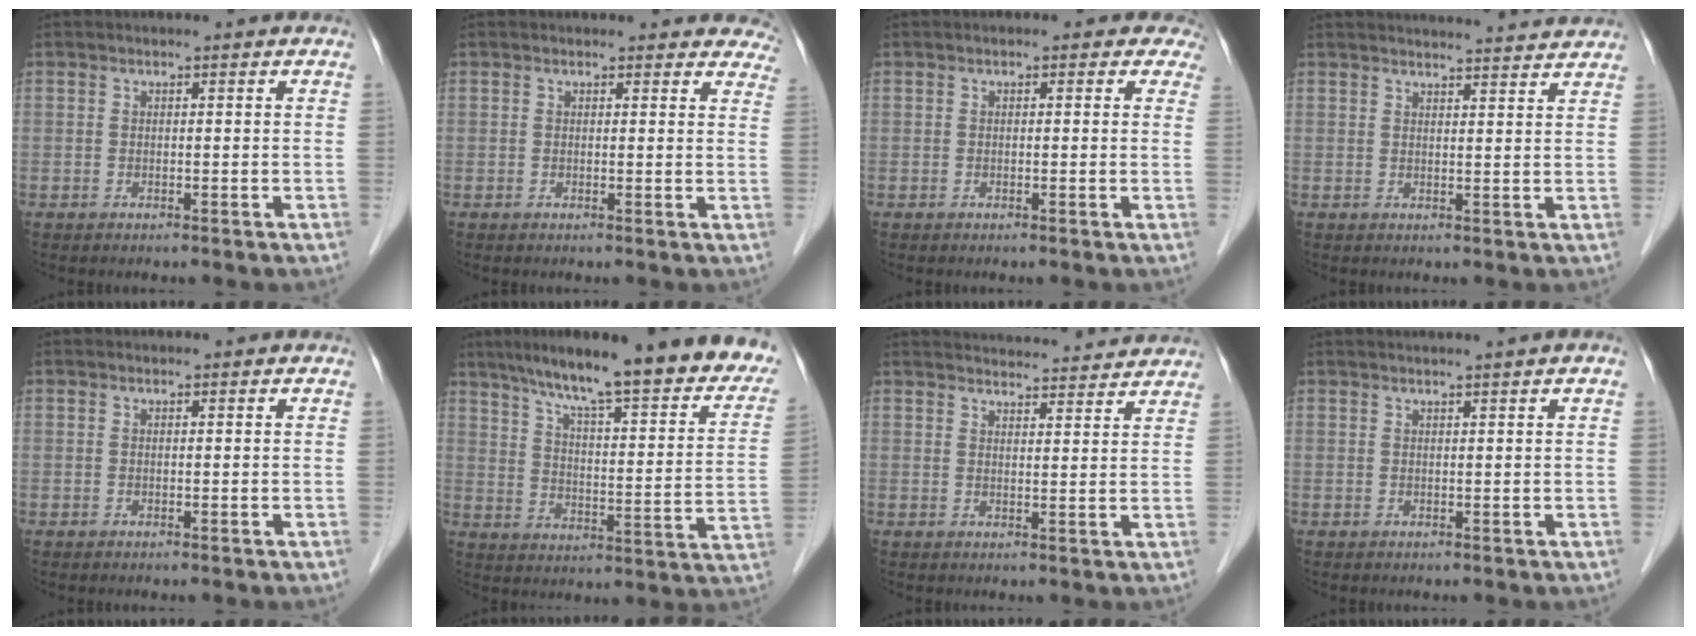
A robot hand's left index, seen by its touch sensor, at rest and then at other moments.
{"total": 9.3, "force": [8.6, 3.1, 1.5], "torque": [0.026, -0.006, 0.065]}
{"total": 2.7, "force": [1.8, 1.6, 1.1], "torque": [0.012, 0.002, 0.004]}
{"total": 12.1, "force": [11.9, 0.2, 2.6], "torque": [-0.025, 0.008, 0.132]}
{"total": 0.0}
{"total": 26.4, "force": [21.3, 4.1, 15.2], "torque": [-0.217, -0.025, 0.277]}
{"total": 14.0, "force": [13.6, 1.5, 2.8], "torque": [-0.029, 0.024, 0.170]}
{"total": 3.0, "force": [2.4, -0.7, 1.6], "torque": [-0.019, 0.017, 0.038]}